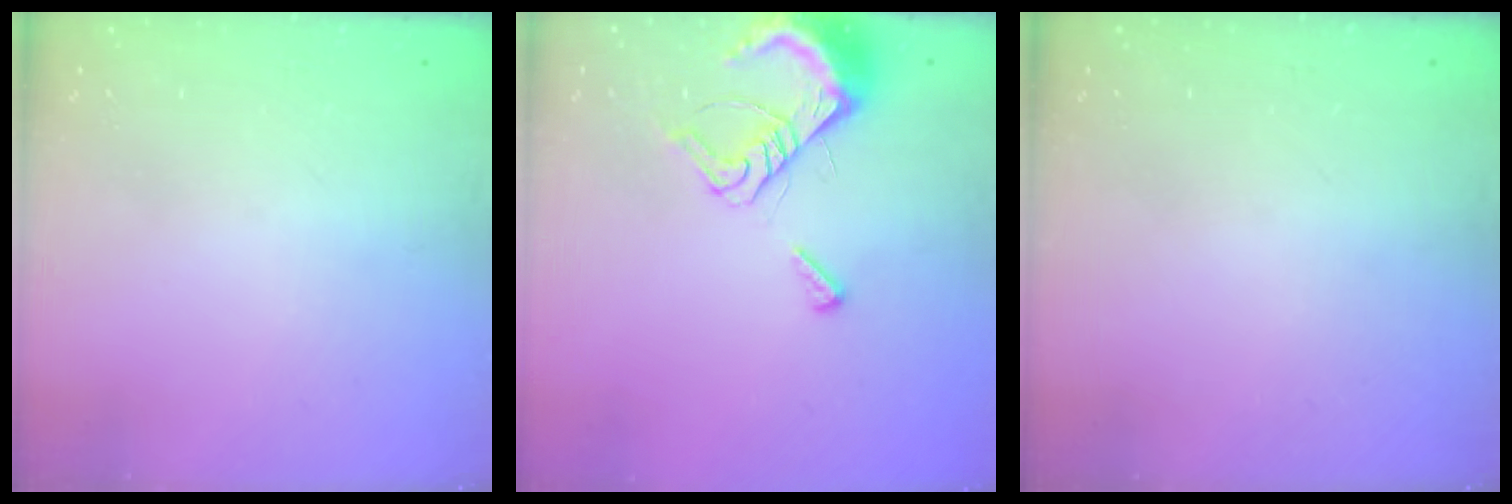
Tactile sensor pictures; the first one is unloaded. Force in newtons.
{"total": 9.5, "press": 9.4, "slide": 1.3}
{"total": 0.0}